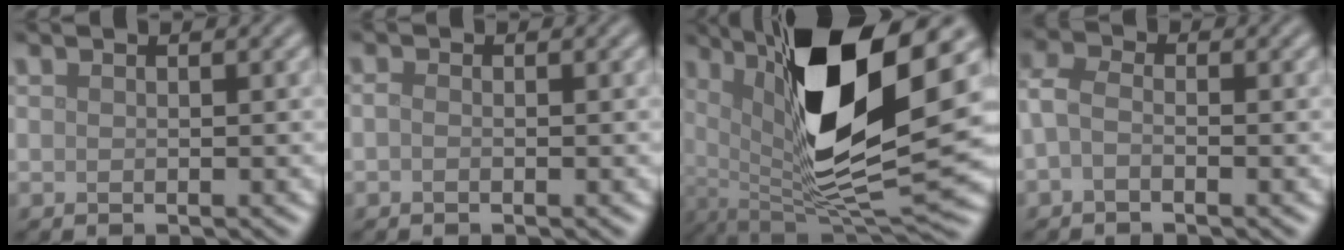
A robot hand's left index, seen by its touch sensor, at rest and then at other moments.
{"total": 0.5, "force": [-0.2, 0.3, 0.4], "torque": [-0.010, -0.001, -0.007]}
{"total": 13.6, "force": [4.3, 3.8, 12.3], "torque": [-0.213, -0.008, 0.080]}
{"total": 2.3, "force": [-0.8, 1.4, 1.7], "torque": [-0.041, 0.005, -0.029]}